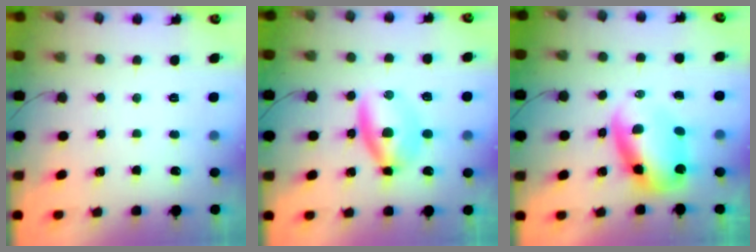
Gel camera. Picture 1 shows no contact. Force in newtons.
{"total": 6.2, "press": 6.1, "slide": 1.1}
{"total": 7.2, "press": 7.1, "slide": 1.3}